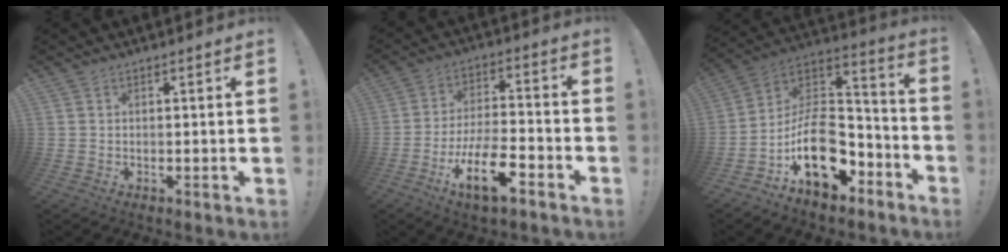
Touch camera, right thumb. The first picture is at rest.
{"total": 15.3, "force": [-8.2, 5.3, 11.7], "torque": [-0.214, 0.046, -0.135]}
{"total": 19.4, "force": [-6.9, 12.7, 12.9], "torque": [-0.211, 0.038, -0.104]}